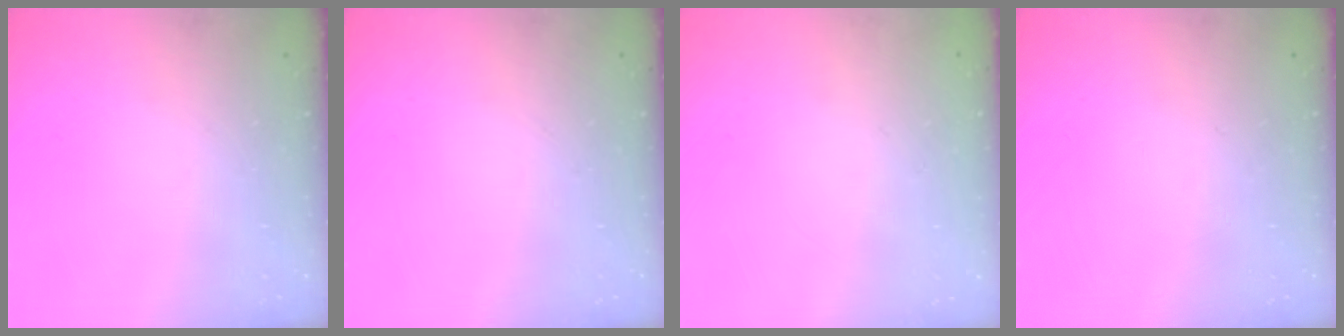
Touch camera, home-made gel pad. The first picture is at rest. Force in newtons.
{"total": 0.0}
{"total": 1.9, "press": 1.9, "slide": 0.2}
{"total": 0.0}